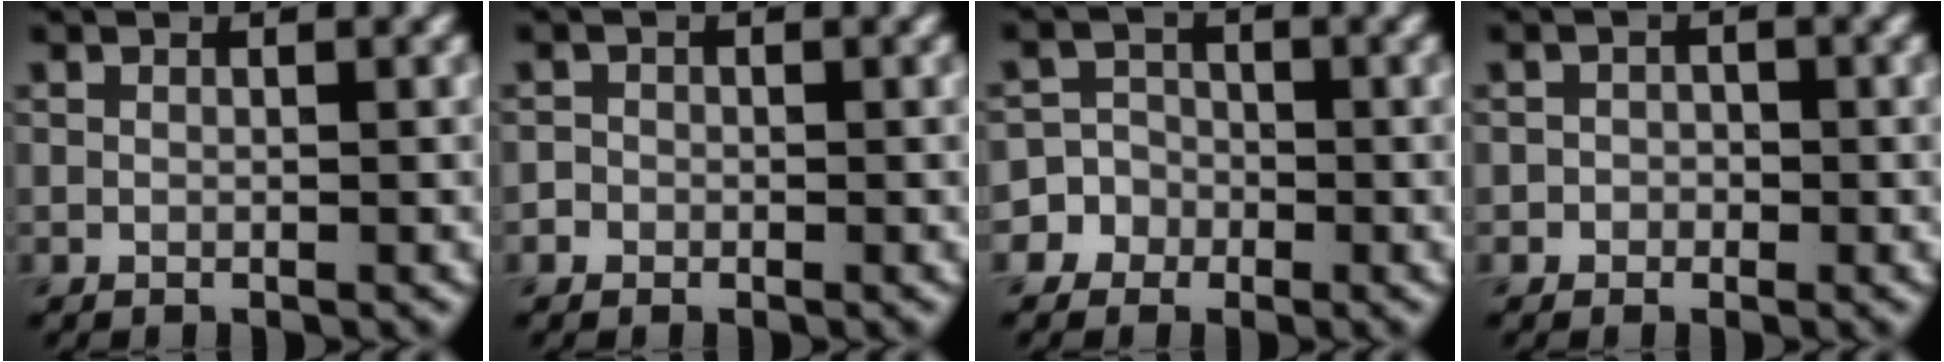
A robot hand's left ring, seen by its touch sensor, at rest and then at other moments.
{"total": 0.8, "force": [-0.4, 0.7, 0.0], "torque": [0.004, -0.001, -0.007]}
{"total": 4.8, "force": [-2.5, 4.1, 0.1], "torque": [0.023, 0.005, -0.056]}
{"total": 1.3, "force": [-0.4, 1.2, 0.2], "torque": [0.014, 0.000, -0.015]}